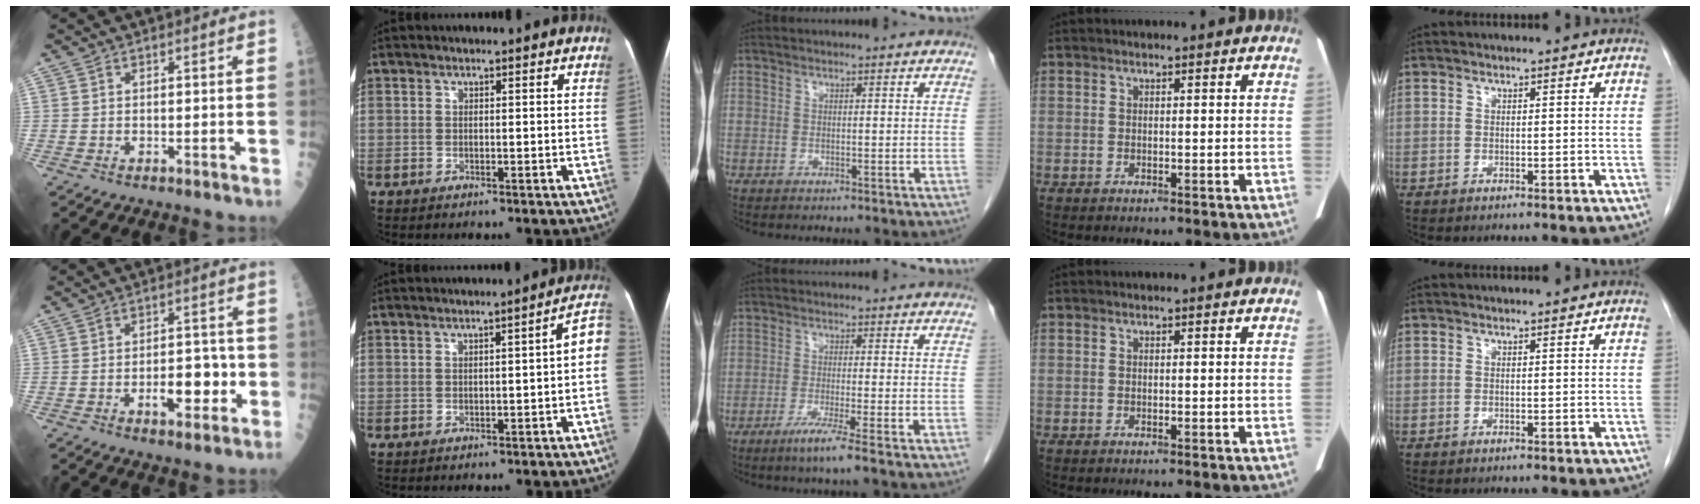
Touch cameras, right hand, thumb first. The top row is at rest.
{"thumb": {"total": 8.1, "force": [-2.0, 4.1, 6.7], "torque": [-0.076, 0.016, -0.026]}, "index": {"total": 4.6, "force": [-0.5, 0.5, 4.5], "torque": [-0.046, 0.016, -0.010]}, "middle": {"total": 4.5, "force": [-2.9, -0.8, 3.4], "torque": [-0.066, -0.015, -0.057]}}